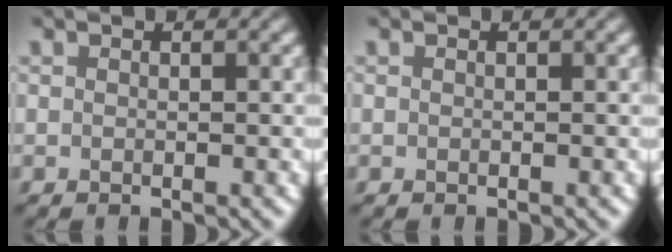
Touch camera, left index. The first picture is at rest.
{"total": 0.0}